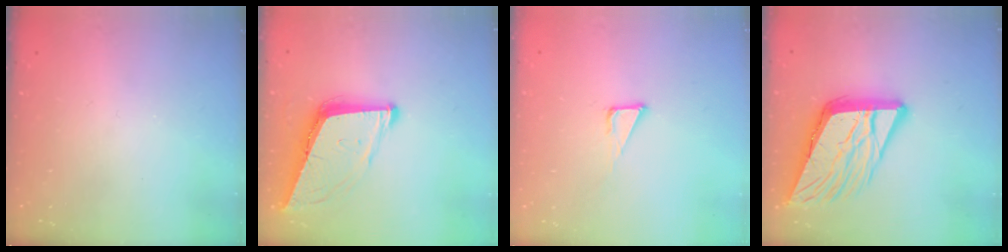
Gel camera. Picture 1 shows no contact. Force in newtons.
{"total": 10.3, "press": 9.6, "slide": 3.6}
{"total": 3.8, "press": 3.8, "slide": 0.2}
{"total": 16.4, "press": 16.2, "slide": 2.8}